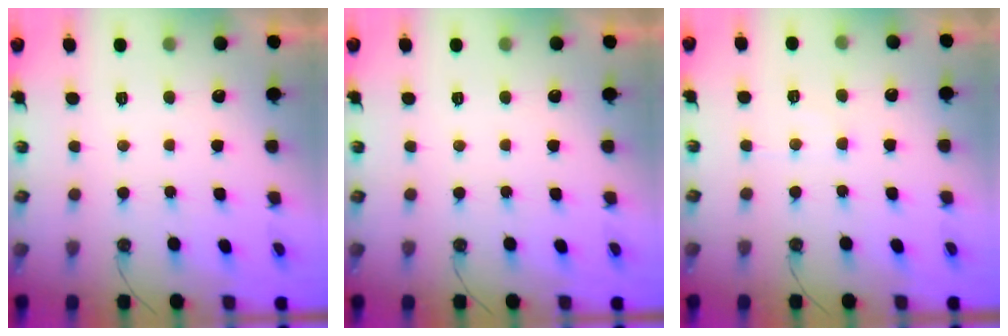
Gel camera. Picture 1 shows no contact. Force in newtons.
{"total": 0.0}
{"total": 4.5, "press": 4.4, "slide": 0.8}